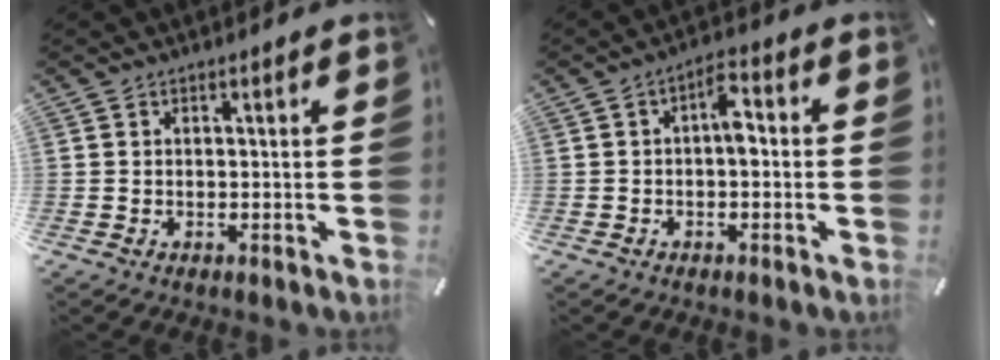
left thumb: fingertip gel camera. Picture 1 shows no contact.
{"total": 5.4, "force": [-0.4, 2.7, 4.6], "torque": [-0.062, 0.008, -0.014]}